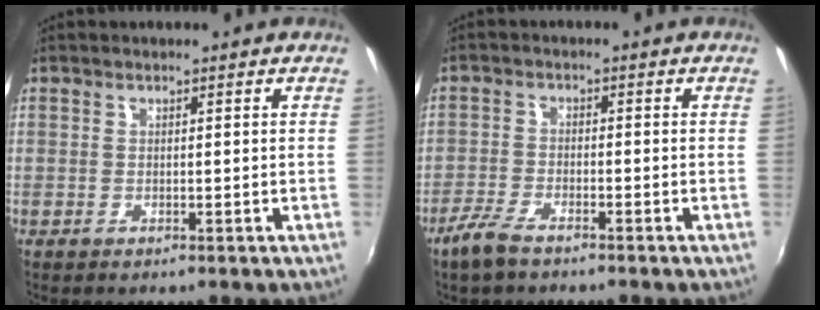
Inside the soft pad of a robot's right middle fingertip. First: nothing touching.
{"total": 5.1, "force": [-3.9, 1.3, 2.9], "torque": [-0.081, -0.008, -0.080]}